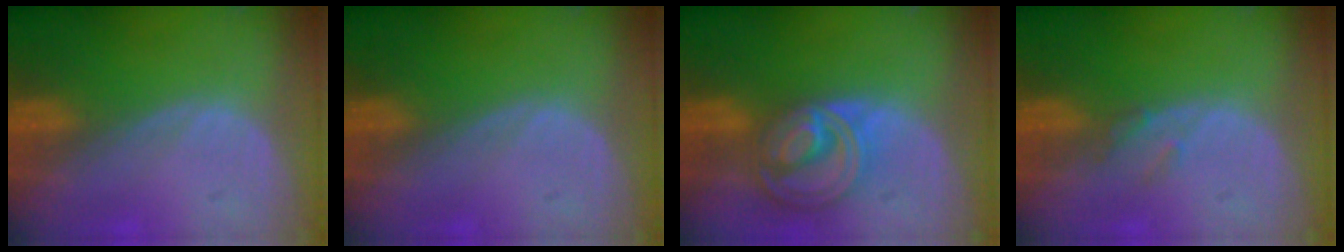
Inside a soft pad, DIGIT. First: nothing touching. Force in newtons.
{"total": 0.0}
{"total": 8.5, "press": 7.3, "slide": 4.4}
{"total": 1.6, "press": 1.6, "slide": 0.2}